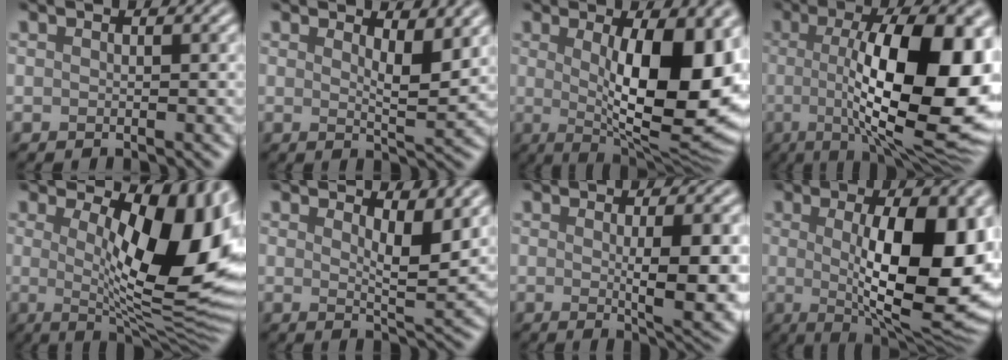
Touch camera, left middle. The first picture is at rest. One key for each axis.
{"total": 3.3, "fx": 1.7, "fy": 0.9, "fz": 2.7, "tx": -0.041, "ty": -0.008, "tz": 0.027}
{"total": 13.1, "fx": 0.8, "fy": 4.5, "fz": 12.3, "tx": -0.151, "ty": -0.008, "tz": 0.012}
{"total": 14.5, "fx": 0.0, "fy": 4.5, "fz": 13.8, "tx": -0.189, "ty": -0.007, "tz": -0.004}
{"total": 13.4, "fx": 2.3, "fy": 4.7, "fz": 12.4, "tx": -0.153, "ty": -0.008, "tz": 0.033}
{"total": 3.7, "fx": 1.8, "fy": 1.0, "fz": 3.1, "tx": -0.047, "ty": -0.010, "tz": 0.029}
{"total": 6.1, "fx": 0.0, "fy": 1.3, "fz": 5.9, "tx": -0.086, "ty": -0.008, "tz": 0.006}
{"total": 13.1, "fx": 0.3, "fy": 4.3, "fz": 12.4, "tx": -0.162, "ty": -0.011, "tz": 0.007}